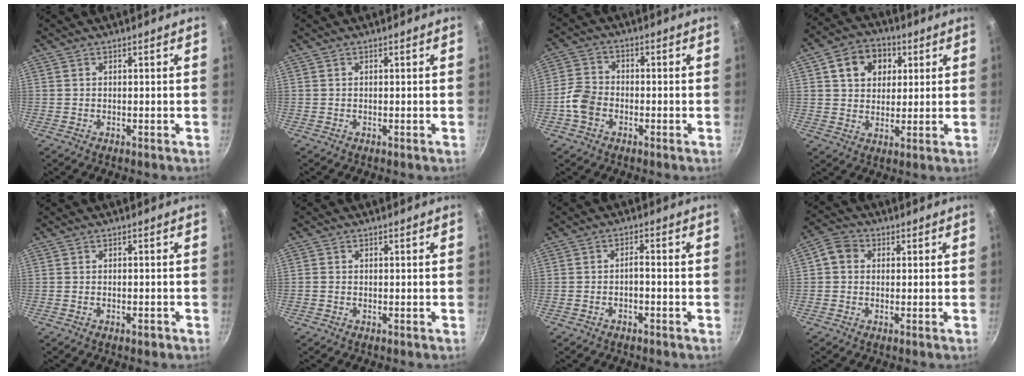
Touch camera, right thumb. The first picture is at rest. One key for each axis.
{"total": 0.0}
{"total": 5.8, "fx": -2.3, "fy": 4.3, "fz": 3.2, "tx": -0.054, "ty": 0.021, "tz": -0.054}
{"total": 10.2, "fx": 3.6, "fy": 8.0, "fz": 5.1, "tx": -0.054, "ty": 0.003, "tz": 0.050}
{"total": 1.4, "fx": -0.8, "fy": 0.6, "fz": 0.9, "tx": -0.017, "ty": 0.008, "tz": -0.011}
{"total": 0.8, "fx": -0.3, "fy": 0.7, "fz": 0.3, "tx": -0.005, "ty": 0.001, "tz": -0.008}
{"total": 2.2, "fx": -1.3, "fy": 0.7, "fz": 1.5, "tx": -0.031, "ty": 0.021, "tz": -0.023}
{"total": 4.4, "fx": 0.4, "fy": 3.8, "fz": 2.1, "tx": -0.028, "ty": 0.008, "tz": -0.008}